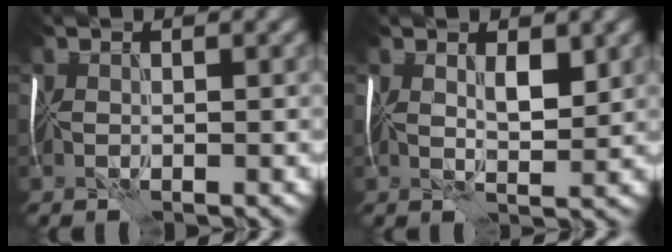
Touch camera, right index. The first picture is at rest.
{"total": 2.2, "force": [1.0, 0.7, 1.8], "torque": [-0.032, -0.004, 0.022]}